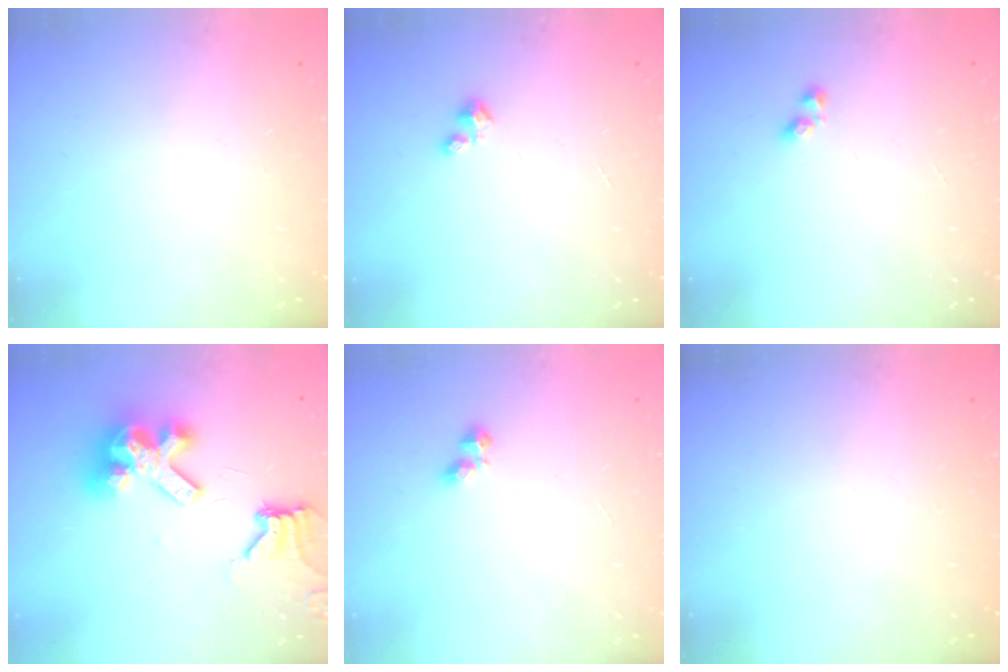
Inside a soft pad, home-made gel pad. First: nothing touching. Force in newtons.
{"total": 1.2, "press": 1.2, "slide": 0.2}
{"total": 2.9, "press": 2.6, "slide": 1.3}
{"total": 15.6, "press": 15.4, "slide": 2.1}
{"total": 2.6, "press": 2.5, "slide": 0.5}
{"total": 0.0}